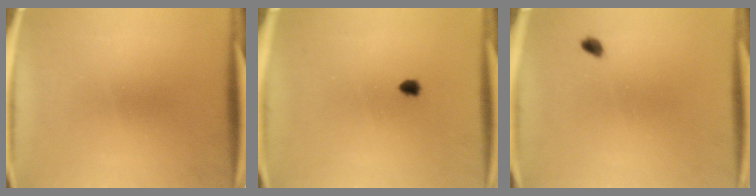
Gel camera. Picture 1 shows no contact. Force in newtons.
{"total": 1.1}
{"total": 1.4}